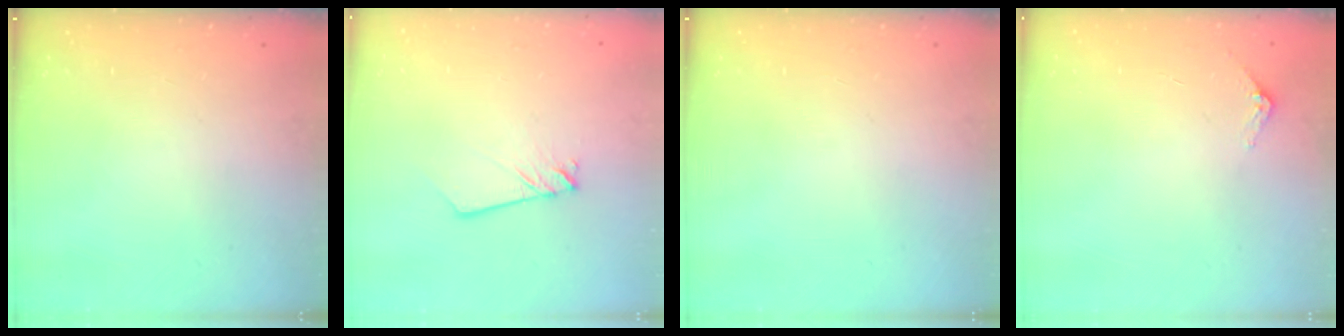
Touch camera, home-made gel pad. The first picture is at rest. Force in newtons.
{"total": 2.4, "press": 2.4, "slide": 0.2}
{"total": 0.0}
{"total": 2.9, "press": 2.9, "slide": 0.2}